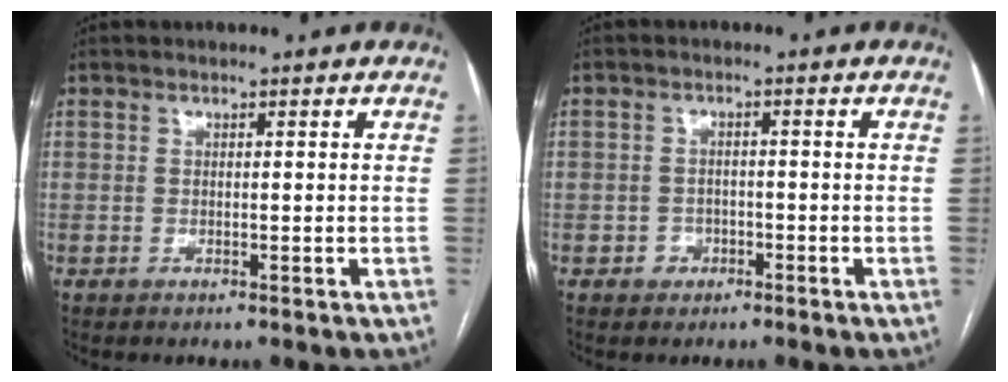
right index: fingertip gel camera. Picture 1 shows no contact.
{"total": 2.2, "force": [-1.1, 1.9, 0.4], "torque": [0.000, 0.009, -0.020]}